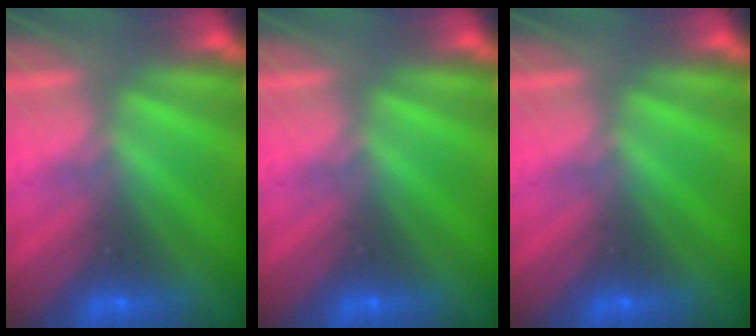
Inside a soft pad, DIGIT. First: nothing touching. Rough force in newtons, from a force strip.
{"total": 0.0}
{"total": 0.0}